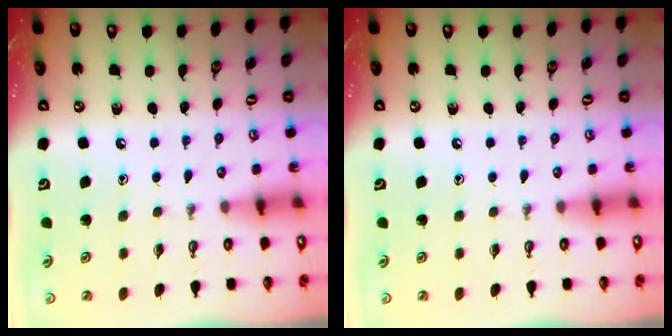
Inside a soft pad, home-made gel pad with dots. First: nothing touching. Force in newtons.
{"total": 0.0}